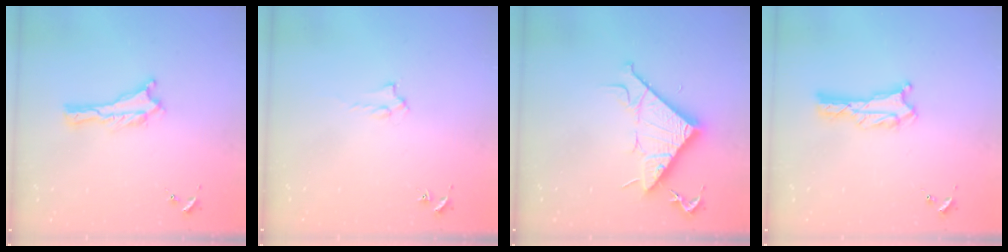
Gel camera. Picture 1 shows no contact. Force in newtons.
{"total": 1.4, "press": 1.4, "slide": 0.2}
{"total": 10.2, "press": 10.2, "slide": 0.3}
{"total": 1.4, "press": 1.4, "slide": 0.1}